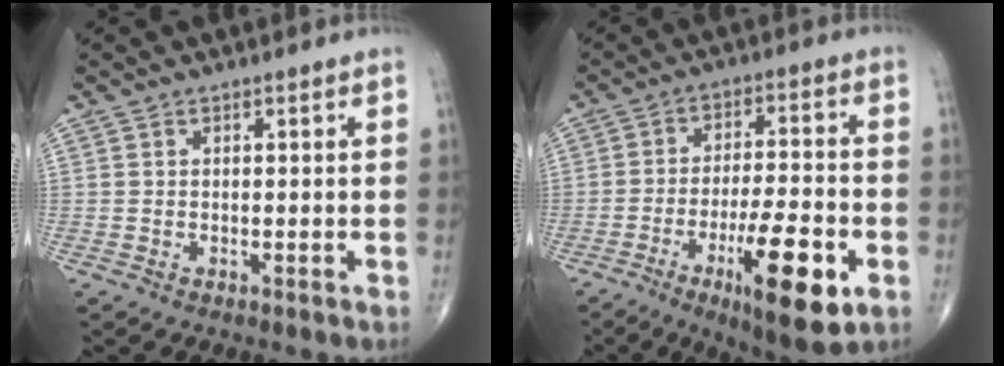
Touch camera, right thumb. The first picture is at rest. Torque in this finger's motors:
{"motor_torque": [2.61, 2.43, 1.66, -0.79, 0.18]}